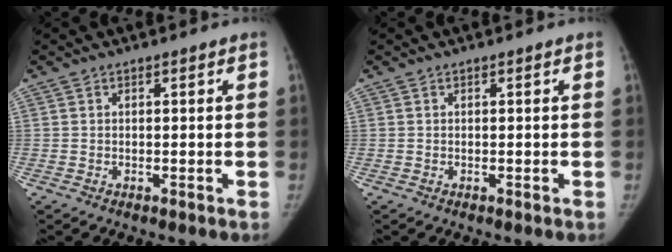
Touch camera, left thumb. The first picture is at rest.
{"total": 0.0}